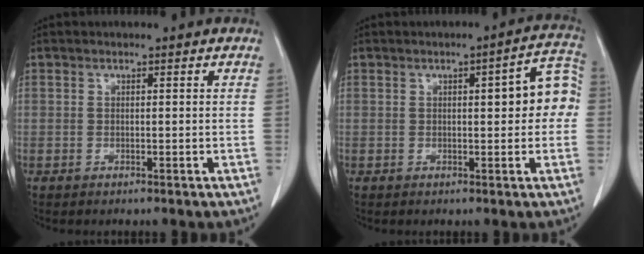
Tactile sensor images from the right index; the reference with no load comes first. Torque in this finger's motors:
{"motor_torque": [0.30, -0.05, 0.11, 0.02]}